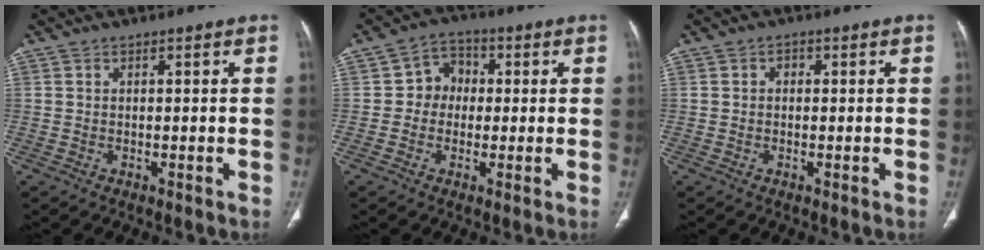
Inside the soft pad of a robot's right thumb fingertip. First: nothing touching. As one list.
[{"total": 6.0, "force": [0.2, 5.3, 2.8], "torque": [-0.017, 0.015, -0.009]}, {"total": 1.1, "force": [0.1, 0.9, 0.6], "torque": [-0.004, 0.005, -0.002]}]